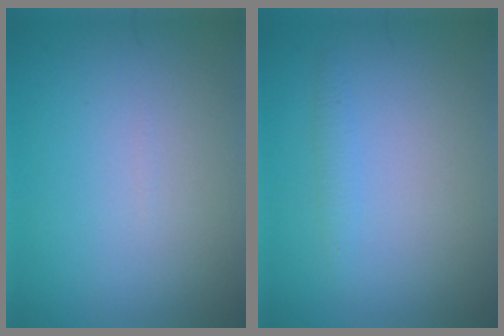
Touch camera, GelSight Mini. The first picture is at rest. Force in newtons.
{"total": 0.9, "press": 0.9, "slide": 0.0}